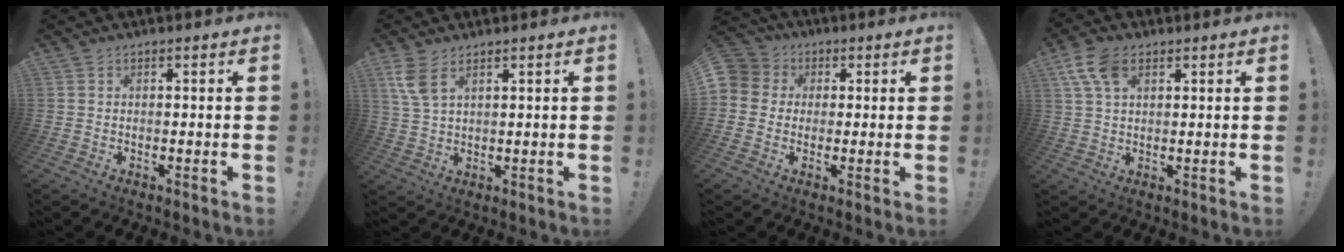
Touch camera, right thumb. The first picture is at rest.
{"total": 6.4, "force": [3.6, 2.7, 4.5], "torque": [-0.099, -0.012, 0.068]}
{"total": 5.7, "force": [0.5, 5.5, 1.4], "torque": [-0.027, 0.004, 0.011]}
{"total": 8.7, "force": [4.1, 4.9, 5.9], "torque": [-0.112, -0.004, 0.080]}